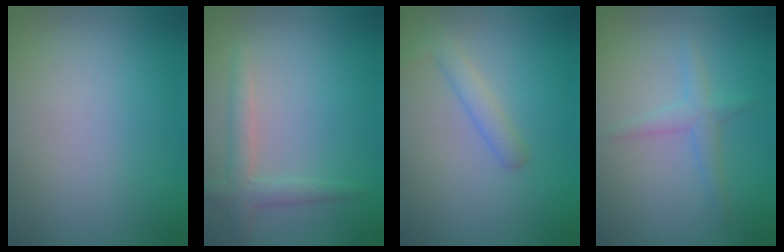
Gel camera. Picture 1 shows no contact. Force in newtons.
{"total": 2.3, "press": 2.2, "slide": 0.1}
{"total": 1.9, "press": 1.9, "slide": 0.0}
{"total": 1.7, "press": 1.7, "slide": 0.0}